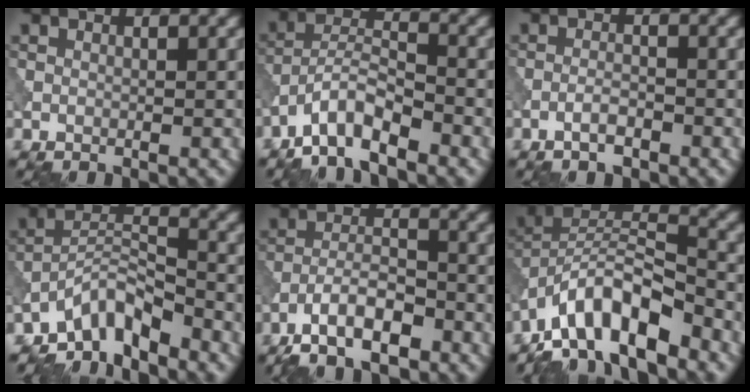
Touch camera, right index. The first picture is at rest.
{"total": 4.7, "force": [-3.7, 1.1, 2.7], "torque": [-0.047, 0.007, -0.078]}
{"total": 1.6, "force": [-1.1, 0.3, 1.1], "torque": [-0.020, 0.003, -0.024]}
{"total": 5.3, "force": [-4.6, 1.4, 2.4], "torque": [-0.031, 0.006, -0.093]}
{"total": 5.9, "force": [-3.9, 2.0, 3.9], "torque": [-0.068, 0.004, -0.077]}
{"total": 9.2, "force": [-6.5, 3.2, 5.7], "torque": [-0.087, 0.010, -0.132]}